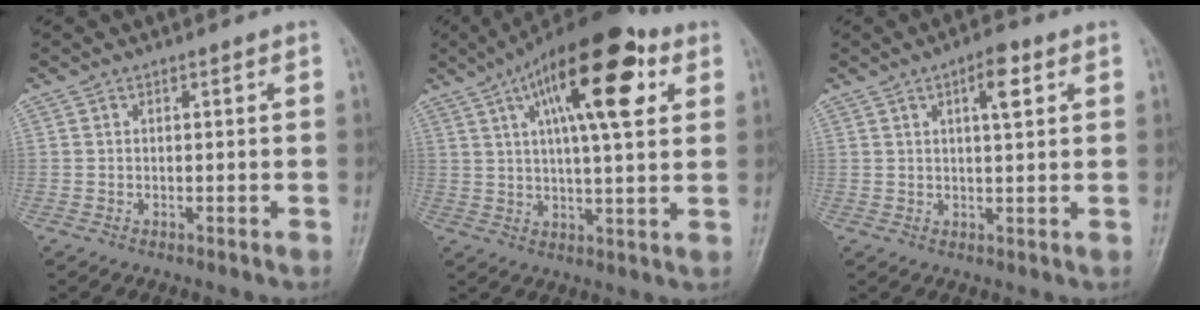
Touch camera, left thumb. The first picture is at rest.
{"total": 19.3, "force": [7.7, 6.5, 16.4], "torque": [-0.240, 0.000, 0.115]}
{"total": 5.0, "force": [2.1, 1.6, 4.2], "torque": [-0.059, -0.002, 0.031]}